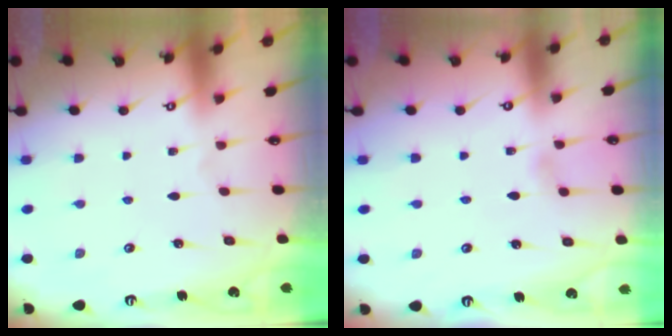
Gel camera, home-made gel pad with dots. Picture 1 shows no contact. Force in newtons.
{"total": 2.9, "press": 2.9, "slide": 0.4}